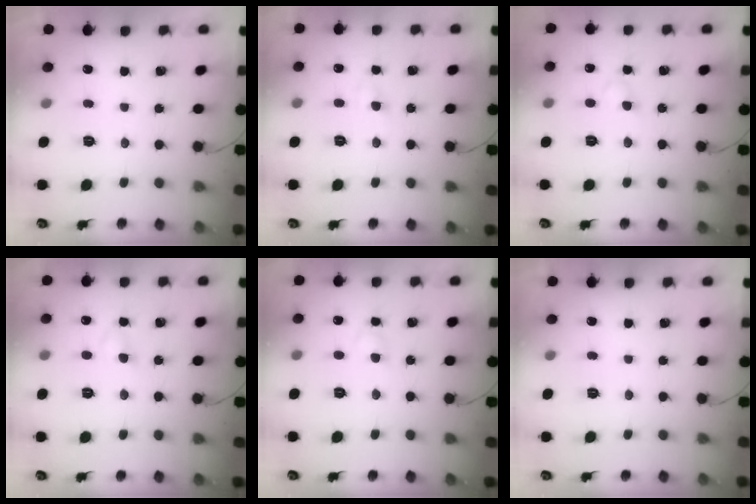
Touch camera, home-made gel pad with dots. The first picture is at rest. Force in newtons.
{"total": 3.0, "press": 2.8, "slide": 1.2}
{"total": 2.0, "press": 1.7, "slide": 0.9}
{"total": 2.9, "press": 2.6, "slide": 1.1}
{"total": 2.6, "press": 2.4, "slide": 1.1}
{"total": 0.0}